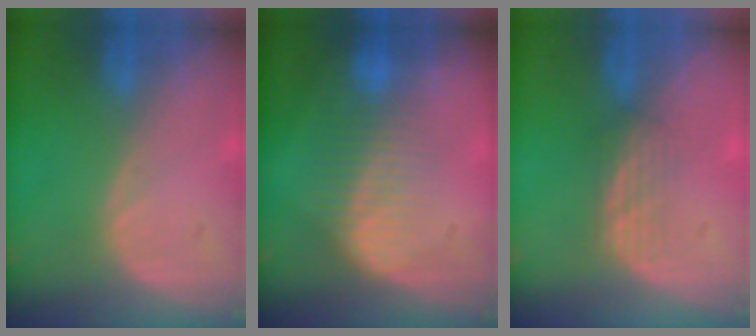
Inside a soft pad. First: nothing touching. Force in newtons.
{"total": 7.1, "press": 6.5, "slide": 2.9}
{"total": 2.8, "press": 2.6, "slide": 1.0}